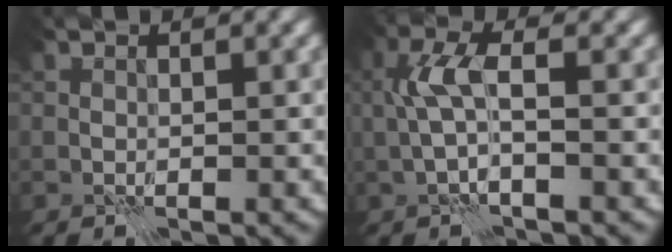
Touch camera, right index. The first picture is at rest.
{"total": 3.2, "force": [0.2, 0.8, 3.1], "torque": [-0.070, 0.015, -0.003]}